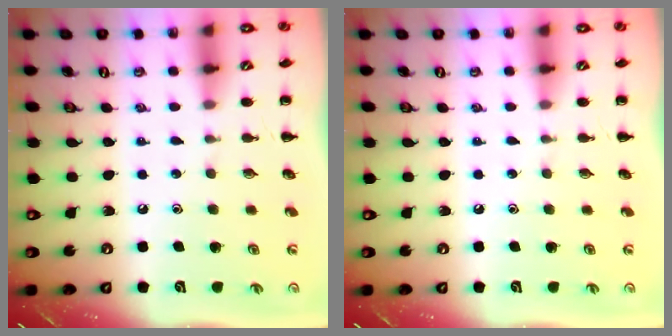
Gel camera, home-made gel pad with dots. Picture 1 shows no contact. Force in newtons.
{"total": 0.0}